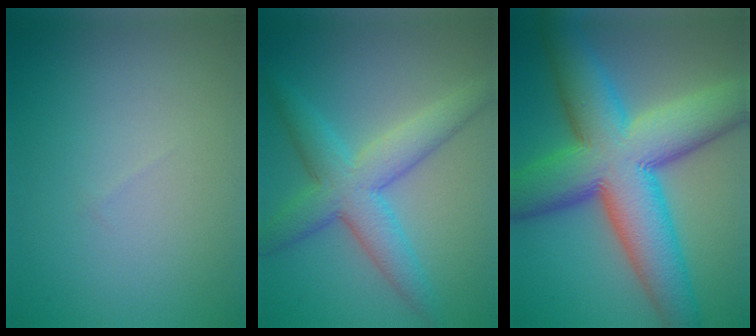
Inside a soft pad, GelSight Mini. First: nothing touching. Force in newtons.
{"total": 6.0, "press": 6.0, "slide": 0.1}
{"total": 14.4, "press": 14.4, "slide": 0.3}